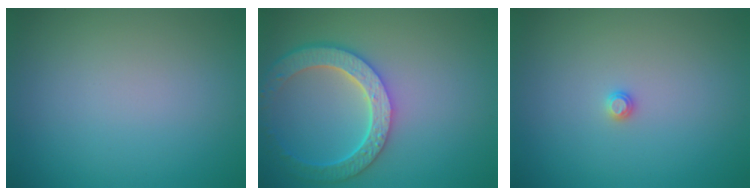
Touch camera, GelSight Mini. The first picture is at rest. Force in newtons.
{"total": 5.9, "press": 4.7, "slide": 3.6}
{"total": 0.6, "press": 0.6, "slide": 0.2}